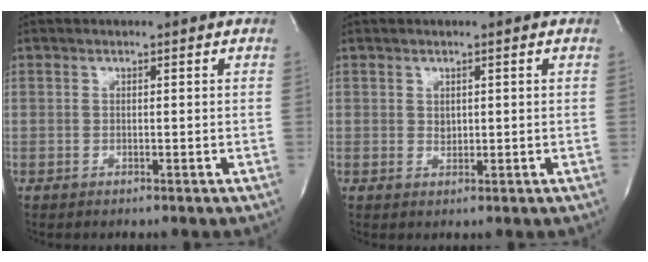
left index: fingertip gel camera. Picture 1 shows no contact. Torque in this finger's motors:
{"motor_torque": [0.02, 0.00, -0.01, -0.01]}